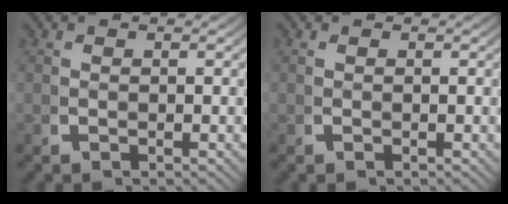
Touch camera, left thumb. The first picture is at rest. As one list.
[{"total": 0.0}]